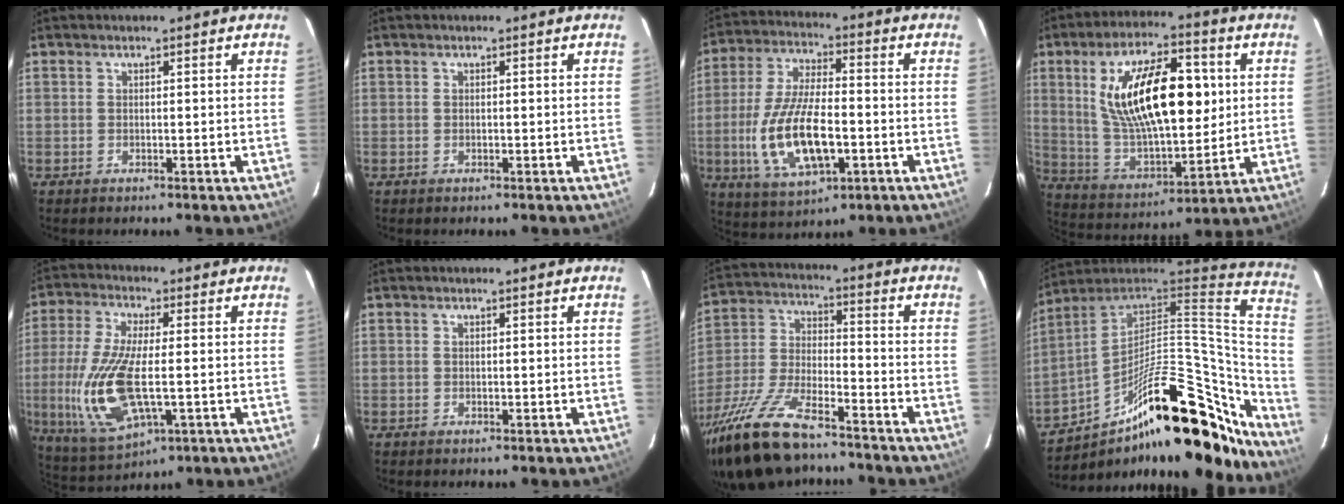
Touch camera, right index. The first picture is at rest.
{"total": 0.0}
{"total": 16.1, "force": [-3.9, 6.6, 14.1], "torque": [-0.296, -0.010, -0.064]}
{"total": 21.7, "force": [4.8, 9.3, 19.0], "torque": [-0.338, 0.013, 0.099]}
{"total": 16.2, "force": [-2.9, 6.0, 14.8], "torque": [-0.316, -0.020, -0.045]}
{"total": 0.0}
{"total": 21.6, "force": [-16.3, 6.8, 12.4], "torque": [-0.266, -0.032, -0.293]}
{"total": 34.8, "force": [-20.9, 13.3, 24.3], "torque": [-0.368, 0.024, -0.313]}